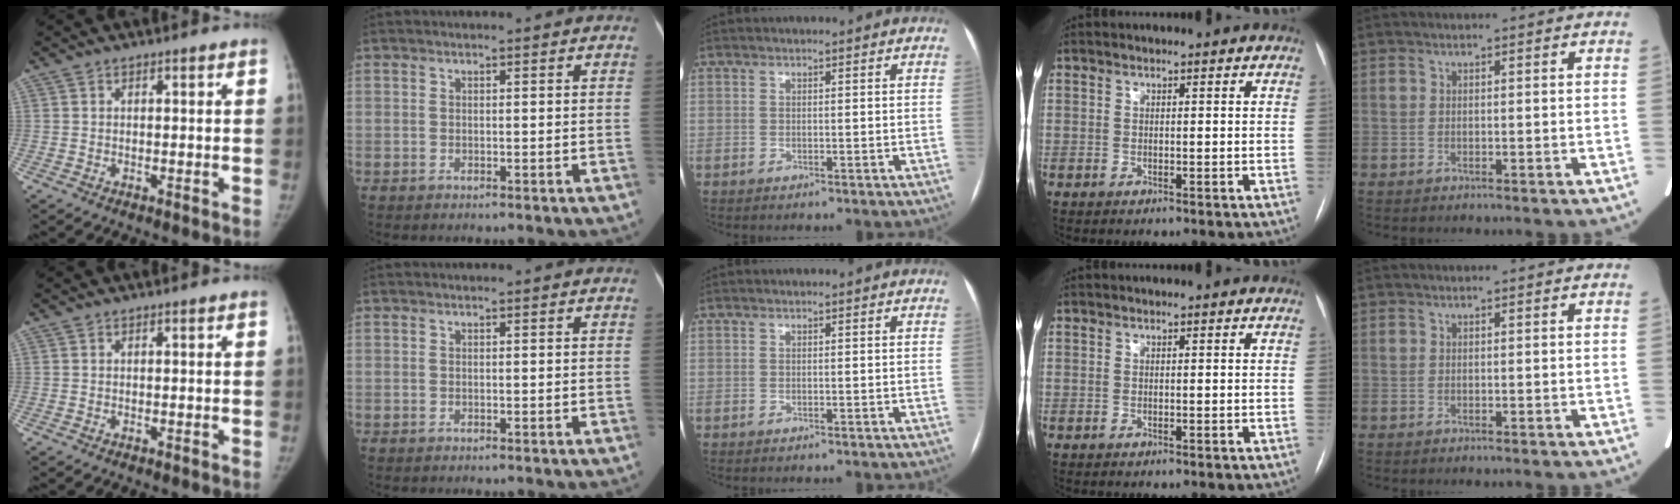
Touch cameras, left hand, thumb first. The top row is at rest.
{}